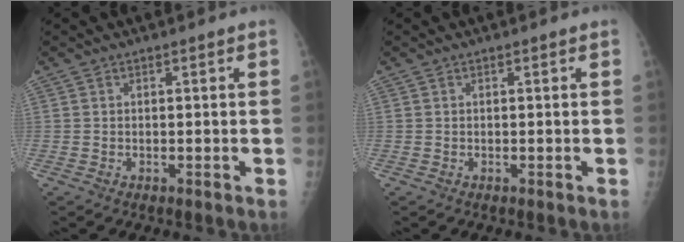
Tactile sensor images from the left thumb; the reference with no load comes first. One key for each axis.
{"total": 0.0}